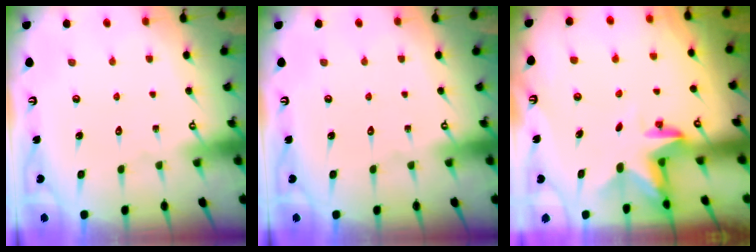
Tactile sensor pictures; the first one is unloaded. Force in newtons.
{"total": 0.0}
{"total": 3.0, "press": 3.0, "slide": 0.2}